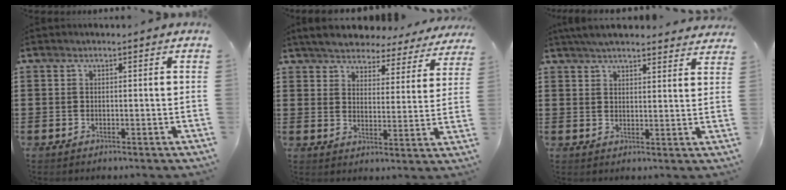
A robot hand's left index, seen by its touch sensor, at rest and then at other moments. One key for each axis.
{"total": 5.1, "fx": 5.1, "fy": 0.5, "fz": 0.3, "tx": -0.037, "ty": -0.034, "tz": 0.087}
{"total": 4.4, "fx": 4.2, "fy": 0.5, "fz": 1.0, "tx": -0.031, "ty": -0.009, "tz": 0.080}